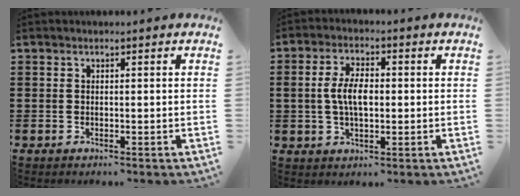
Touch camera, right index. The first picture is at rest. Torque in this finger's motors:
{"motor_torque": [0.36, 0.32, 0.34, 0.17]}